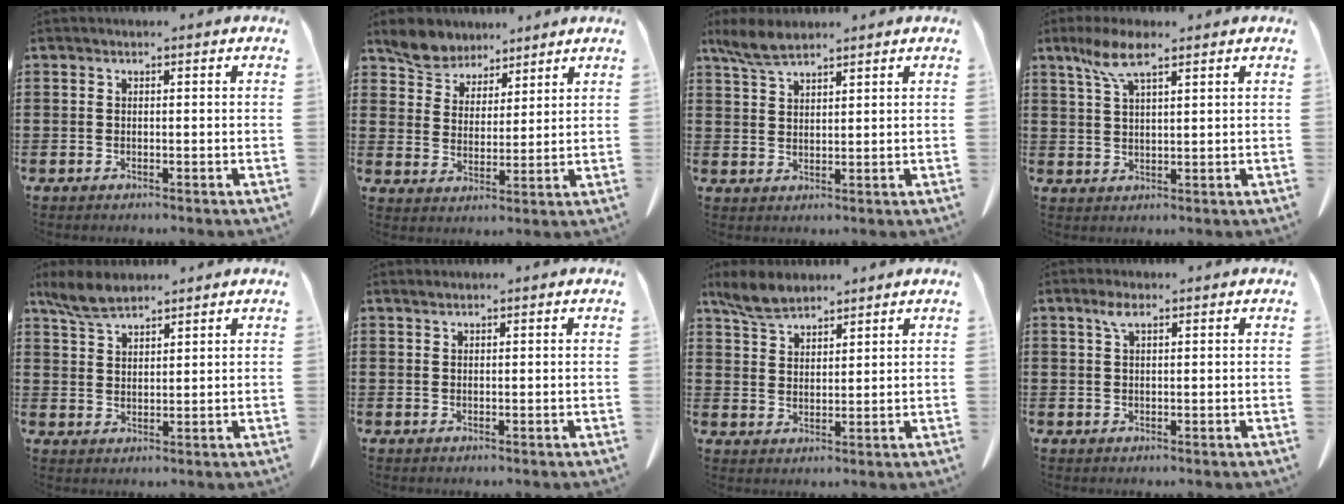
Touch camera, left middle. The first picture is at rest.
{"total": 6.0, "force": [5.4, 2.5, 0.3], "torque": [-0.036, -0.018, 0.103]}
{"total": 4.6, "force": [3.7, 1.1, 2.5], "torque": [-0.058, -0.004, 0.070]}
{"total": 6.1, "force": [3.7, 1.4, 4.7], "torque": [-0.099, 0.003, 0.066]}
{"total": 4.9, "force": [4.0, 1.4, 2.4], "torque": [-0.058, -0.007, 0.078]}
{"total": 0.6, "force": [0.5, 0.0, 0.2], "torque": [-0.005, -0.003, 0.012]}
{"total": 5.0, "force": [4.3, 1.6, 1.9], "torque": [-0.051, -0.007, 0.083]}
{"total": 2.5, "force": [1.3, 0.8, 2.0], "torque": [-0.044, 0.004, 0.023]}